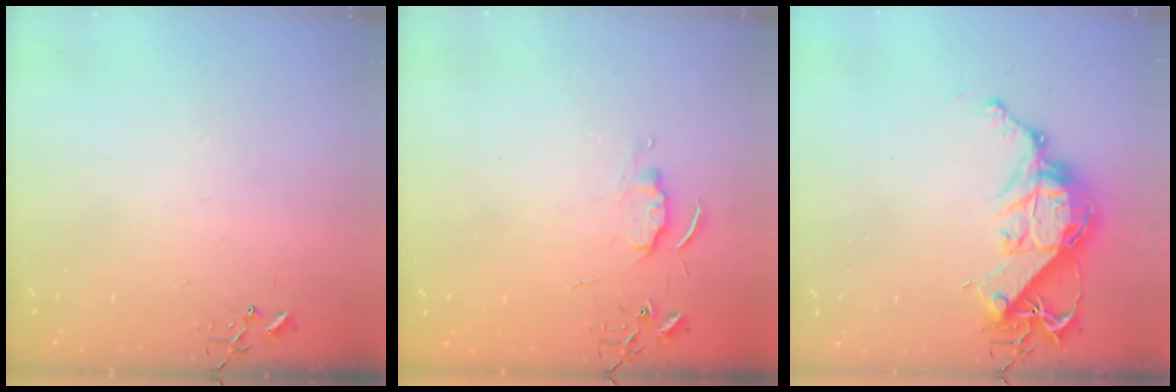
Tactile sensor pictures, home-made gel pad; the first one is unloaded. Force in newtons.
{"total": 6.2, "press": 6.2, "slide": 0.7}
{"total": 13.2, "press": 13.2, "slide": 1.1}